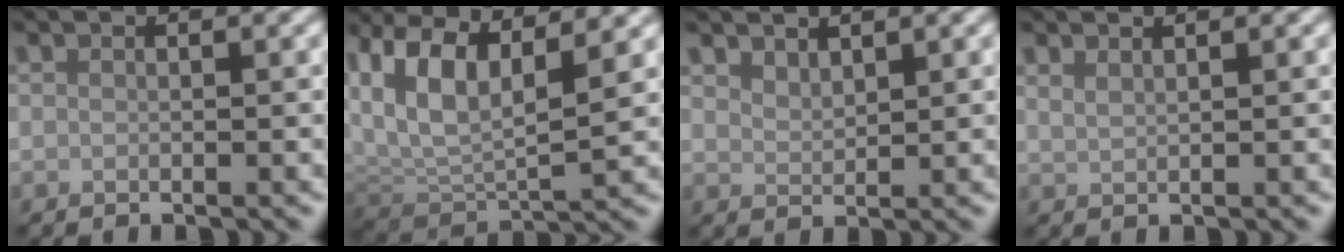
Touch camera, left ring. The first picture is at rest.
{"total": 8.7, "force": [4.1, 4.0, 6.6], "torque": [-0.128, 0.020, 0.072]}
{"total": 1.7, "force": [1.5, 0.5, 0.5], "torque": [-0.011, -0.002, 0.032]}
{"total": 1.3, "force": [1.1, 0.4, 0.6], "torque": [-0.006, -0.001, 0.018]}